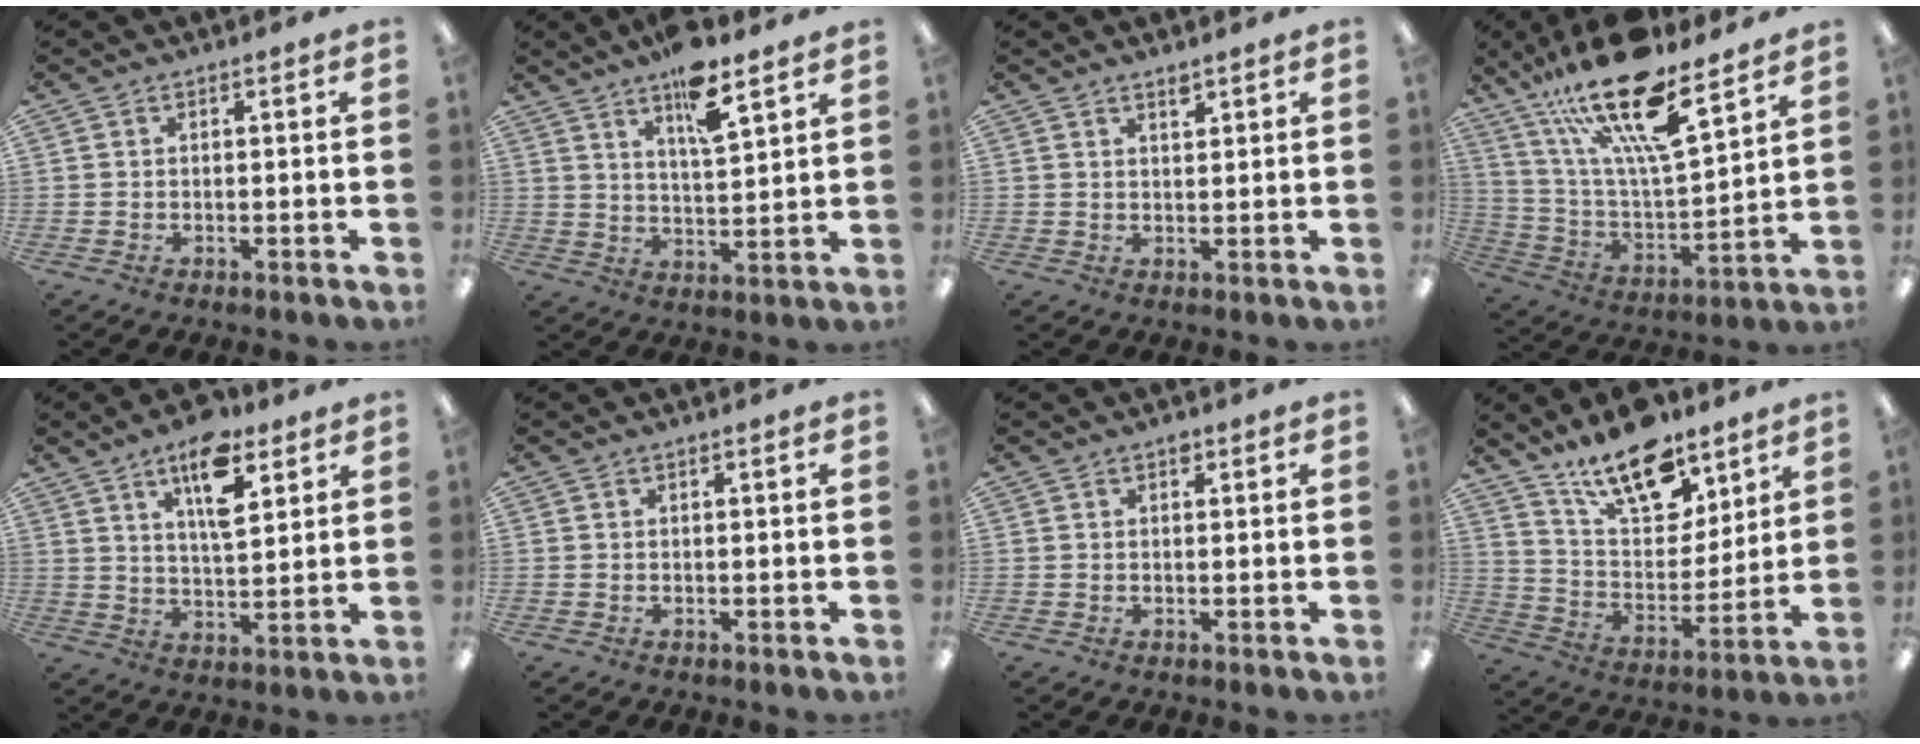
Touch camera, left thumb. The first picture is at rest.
{"total": 10.4, "force": [7.2, 2.8, 7.0], "torque": [-0.106, -0.041, 0.119]}
{"total": 1.9, "force": [1.7, 0.4, 0.7], "torque": [-0.008, -0.006, 0.030]}
{"total": 21.9, "force": [15.3, 6.1, 14.4], "torque": [-0.262, -0.095, 0.257]}
{"total": 12.7, "force": [7.3, 5.5, 8.8], "torque": [-0.128, -0.030, 0.122]}
{"total": 0.0}
{"total": 1.0, "force": [0.6, 0.6, 0.5], "torque": [-0.002, -0.001, 0.009]}
{"total": 17.2, "force": [12.6, 7.7, 8.7], "torque": [-0.149, -0.072, 0.224]}